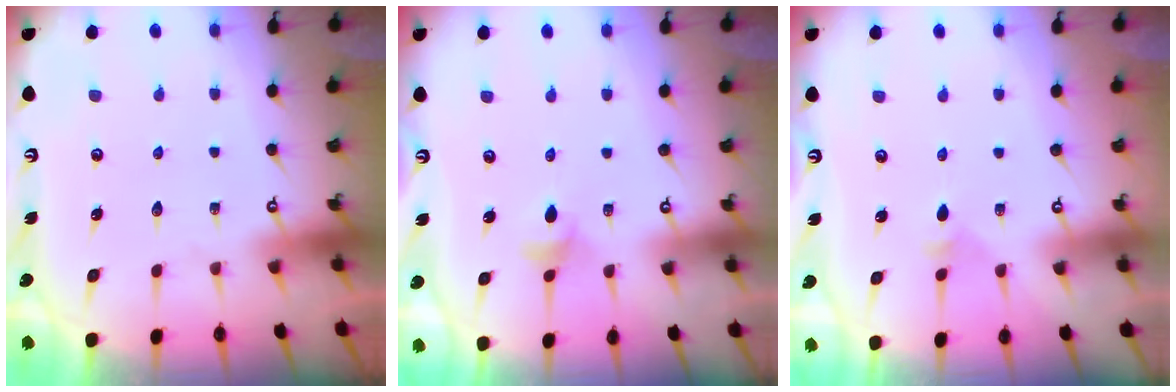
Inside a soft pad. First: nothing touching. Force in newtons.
{"total": 4.3, "press": 4.2, "slide": 0.9}
{"total": 2.8, "press": 2.7, "slide": 0.7}